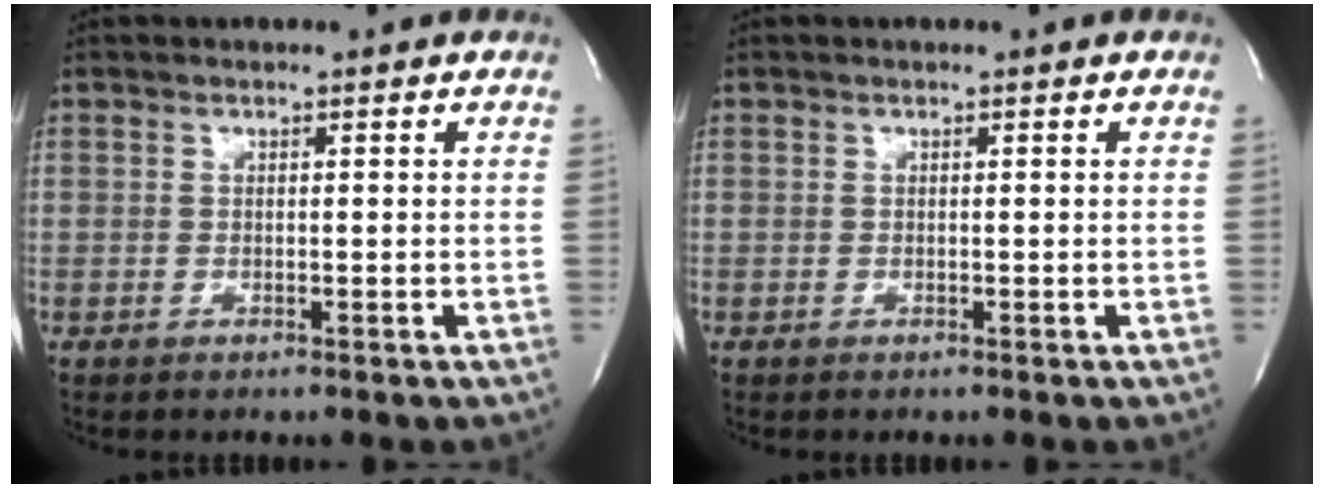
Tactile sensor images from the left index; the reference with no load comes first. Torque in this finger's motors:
{"motor_torque": [0.00, 0.00, 0.00, 0.00]}